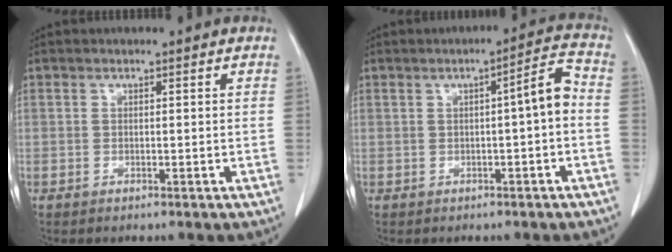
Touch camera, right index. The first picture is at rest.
{"total": 4.5, "force": [-0.5, 0.3, 4.5], "torque": [-0.060, 0.015, -0.007]}